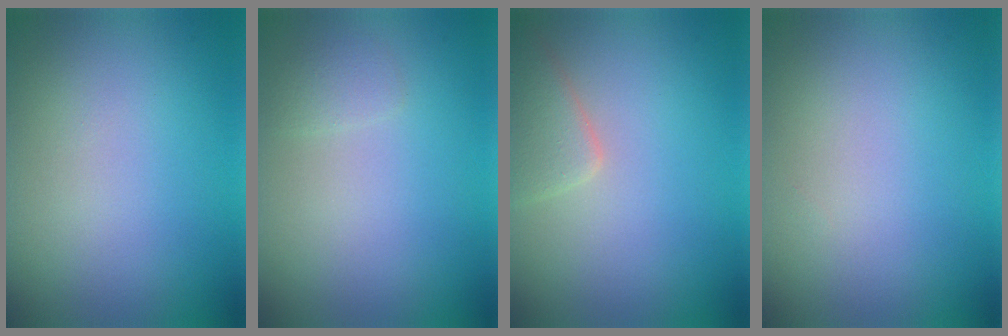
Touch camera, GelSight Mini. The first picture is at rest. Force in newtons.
{"total": 0.9, "press": 0.9, "slide": 0.0}
{"total": 2.8, "press": 2.8, "slide": 0.2}
{"total": 0.0}